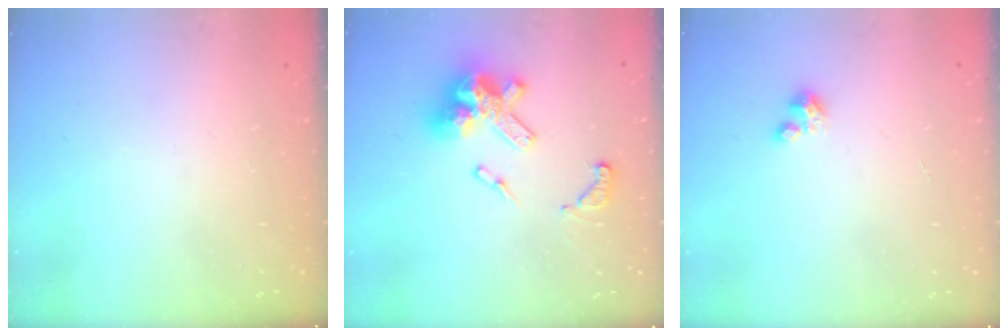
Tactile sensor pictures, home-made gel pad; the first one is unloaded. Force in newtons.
{"total": 16.9, "press": 16.8, "slide": 1.8}
{"total": 3.1, "press": 3.1, "slide": 0.2}